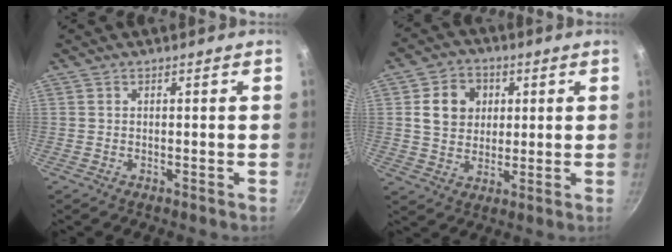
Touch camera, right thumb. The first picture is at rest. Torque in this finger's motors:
{"motor_torque": [-0.56, 1.20, 0.53, 0.66, 0.05]}